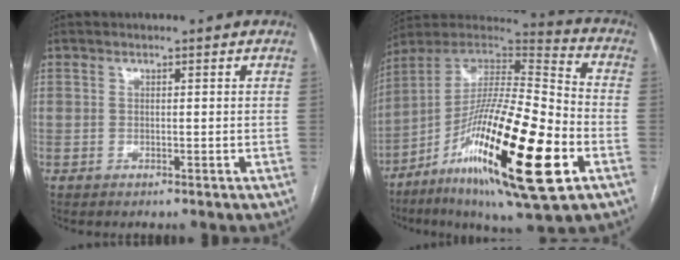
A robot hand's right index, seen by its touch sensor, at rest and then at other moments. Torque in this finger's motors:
{"motor_torque": [2.14, 0.00, 0.38, 0.07]}